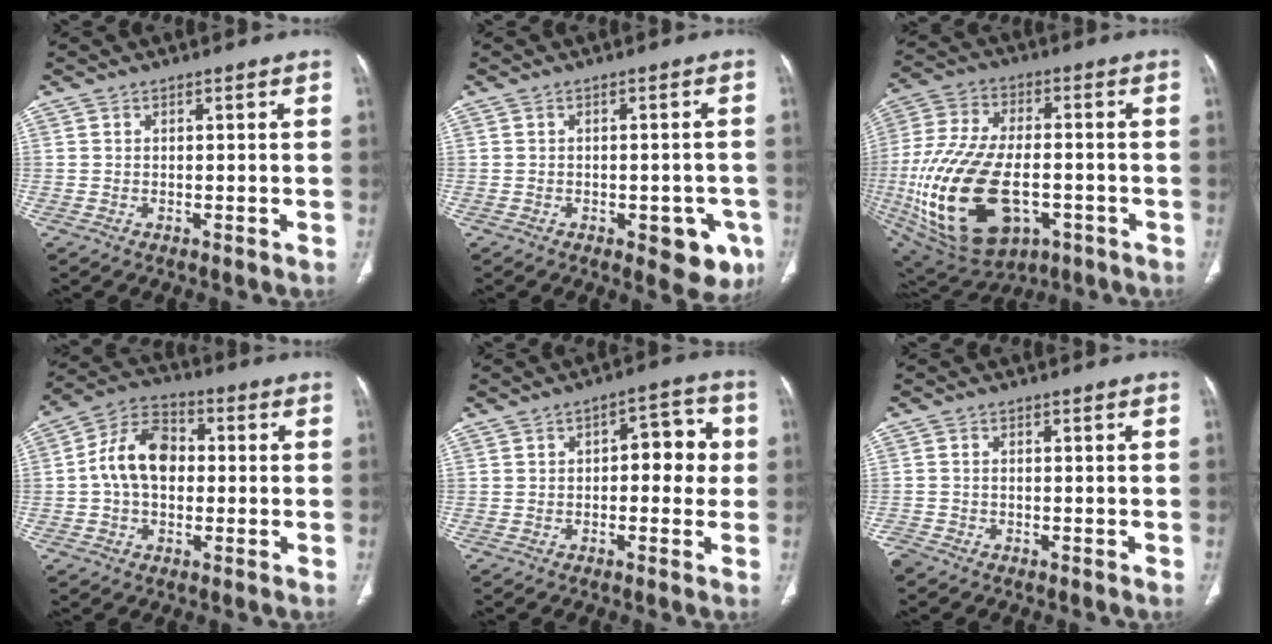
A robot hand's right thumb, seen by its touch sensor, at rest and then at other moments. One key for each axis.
{"total": 7.9, "fx": -3.3, "fy": 3.9, "fz": 6.0, "tx": -0.044, "ty": 0.004, "tz": -0.032}
{"total": 27.0, "fx": -6.3, "fy": 15.4, "fz": 21.3, "tx": -0.453, "ty": -0.006, "tz": -0.085}
{"total": 11.7, "fx": 0.3, "fy": 8.1, "fz": 8.4, "tx": -0.140, "ty": 0.027, "tz": -0.005}
{"total": 8.3, "fx": 0.4, "fy": 4.5, "fz": 6.9, "tx": -0.049, "ty": 0.023, "tz": 0.002}
{"total": 2.0, "fx": -1.8, "fy": 0.8, "fz": 0.4, "tx": -0.013, "ty": -0.001, "tz": -0.035}